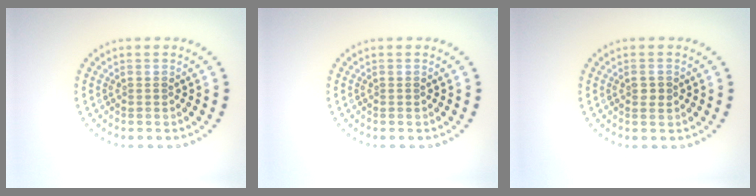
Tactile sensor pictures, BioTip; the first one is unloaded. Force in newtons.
{"total": 0.0}
{"total": 1.0, "press": 1.0, "slide": 0.2}